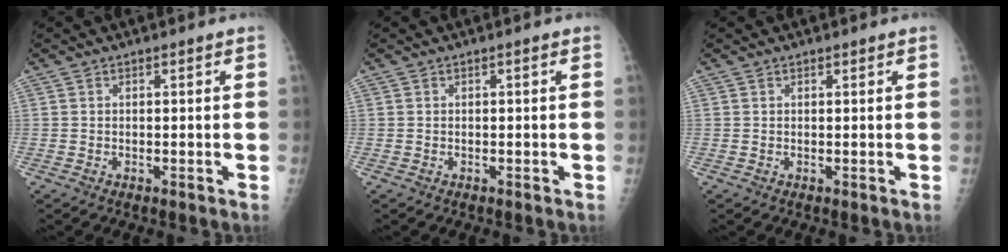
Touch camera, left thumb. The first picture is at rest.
{"total": 0.0}
{"total": 0.6, "force": [0.5, 0.3, 0.1], "torque": [-0.004, -0.004, 0.008]}